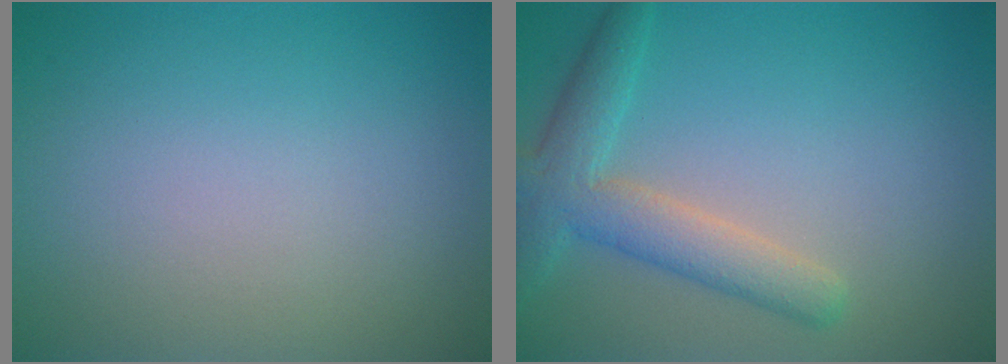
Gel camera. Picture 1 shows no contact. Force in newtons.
{"total": 4.5, "press": 4.5, "slide": 0.3}